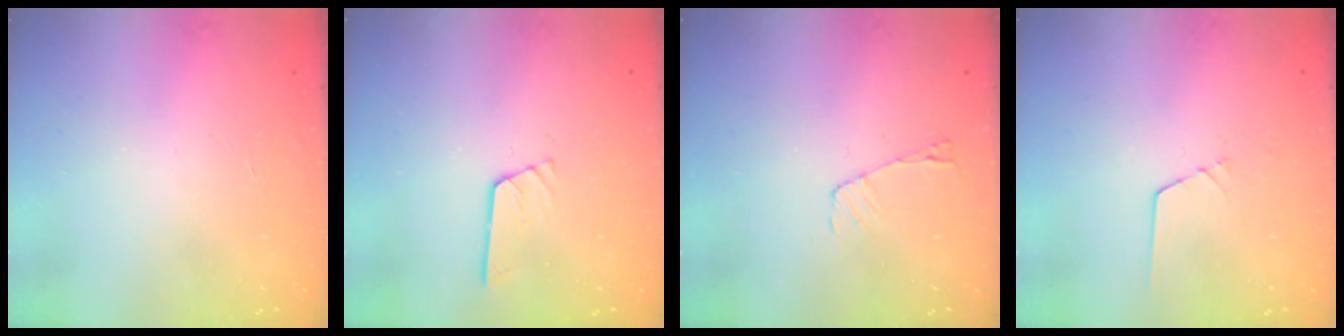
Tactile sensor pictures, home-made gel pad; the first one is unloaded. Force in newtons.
{"total": 4.1, "press": 4.1, "slide": 0.3}
{"total": 4.5, "press": 4.5, "slide": 0.5}
{"total": 1.6, "press": 1.6, "slide": 0.0}